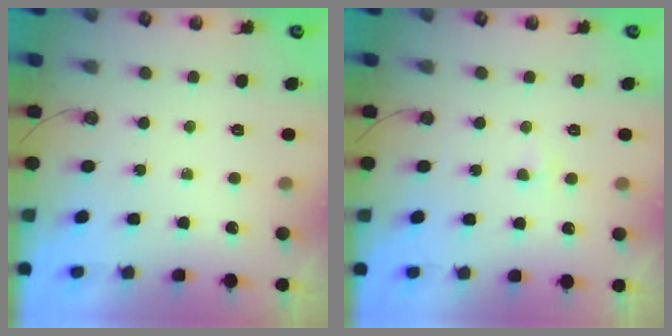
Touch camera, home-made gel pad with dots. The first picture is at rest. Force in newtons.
{"total": 2.3, "press": 2.3, "slide": 0.4}